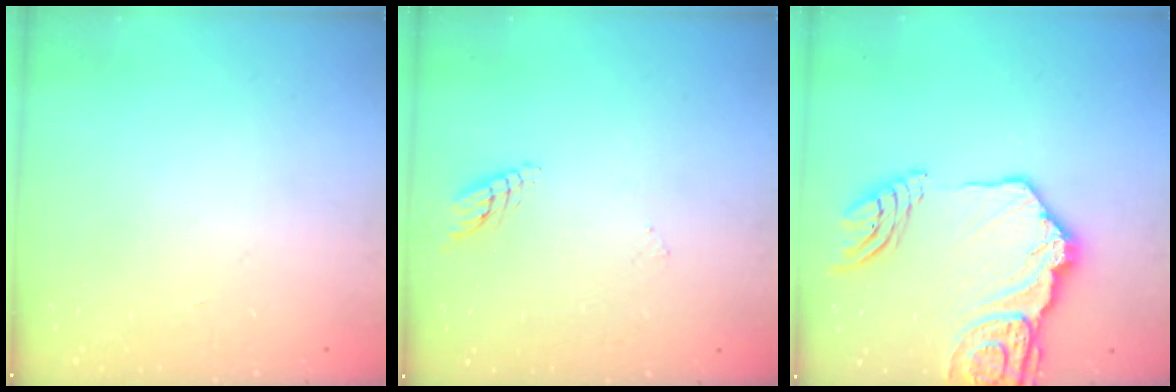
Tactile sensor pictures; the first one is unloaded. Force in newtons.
{"total": 4.3, "press": 4.3, "slide": 0.2}
{"total": 19.1, "press": 19.0, "slide": 2.4}